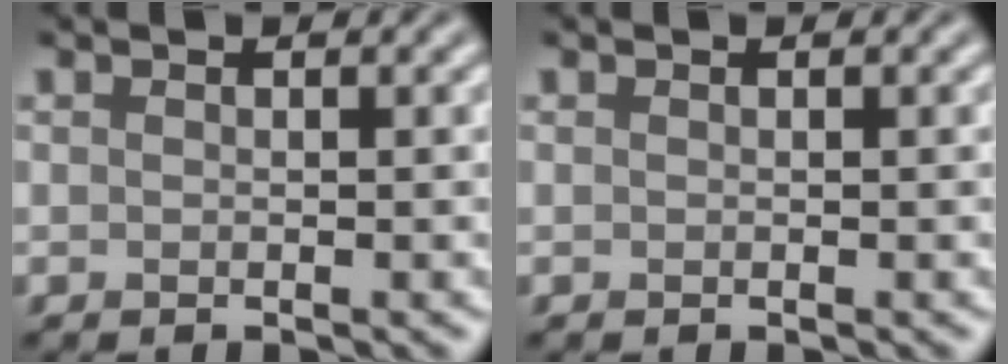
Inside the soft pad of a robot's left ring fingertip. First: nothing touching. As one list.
[{"total": 0.0}]